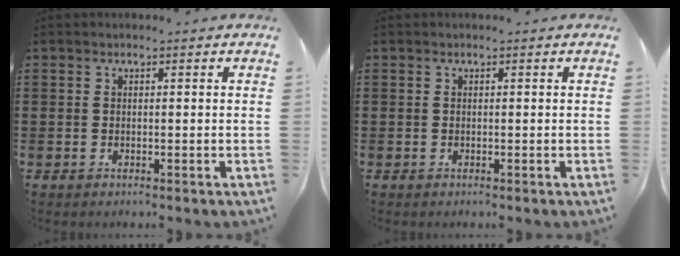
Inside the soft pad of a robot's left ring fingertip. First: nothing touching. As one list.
[{"total": 0.0}]